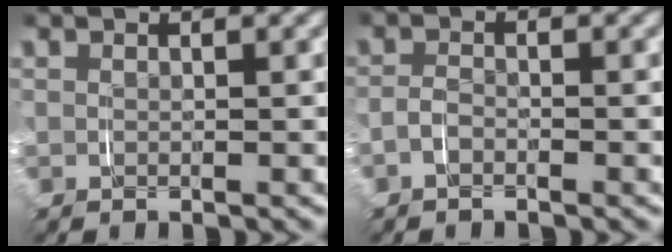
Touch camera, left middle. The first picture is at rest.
{"total": 1.4, "force": [-0.8, 0.9, 0.7], "torque": [-0.023, 0.001, -0.018]}